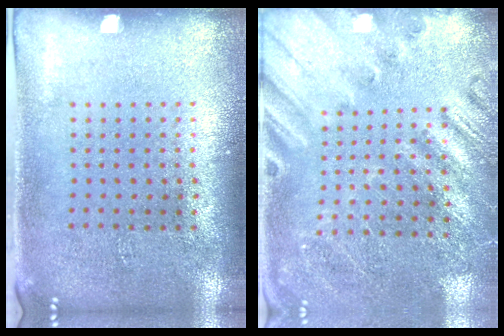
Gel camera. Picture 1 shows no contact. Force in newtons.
{"total": 2.3, "press": 2.2, "slide": 0.6}